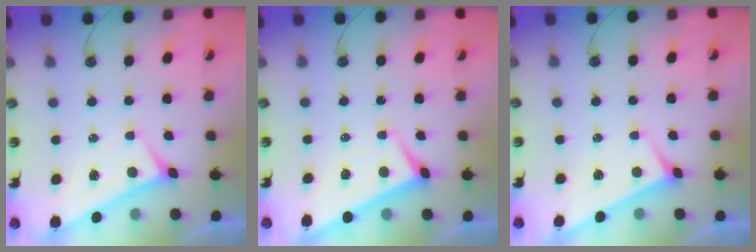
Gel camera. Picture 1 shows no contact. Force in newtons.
{"total": 3.3, "press": 3.3, "slide": 0.6}
{"total": 3.6, "press": 3.6, "slide": 0.3}